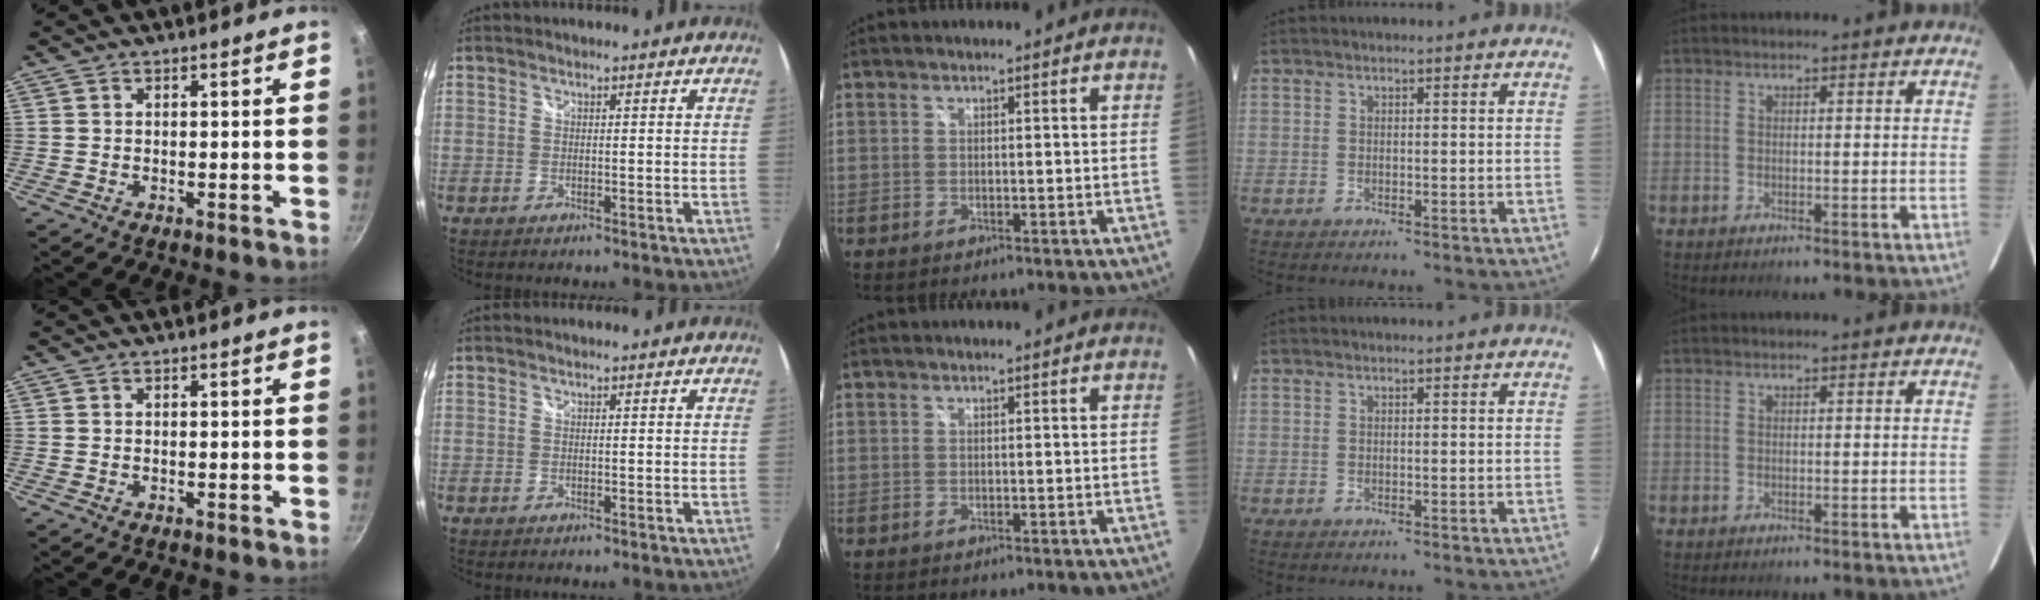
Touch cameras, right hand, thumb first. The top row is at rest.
{}